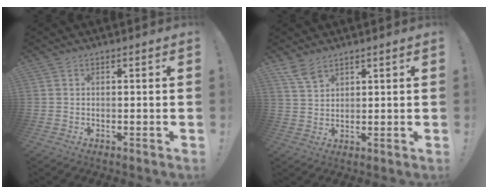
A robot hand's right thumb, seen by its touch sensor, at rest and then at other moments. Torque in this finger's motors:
{"motor_torque": [-0.52, 0.35, 0.28, -0.02, -0.01]}